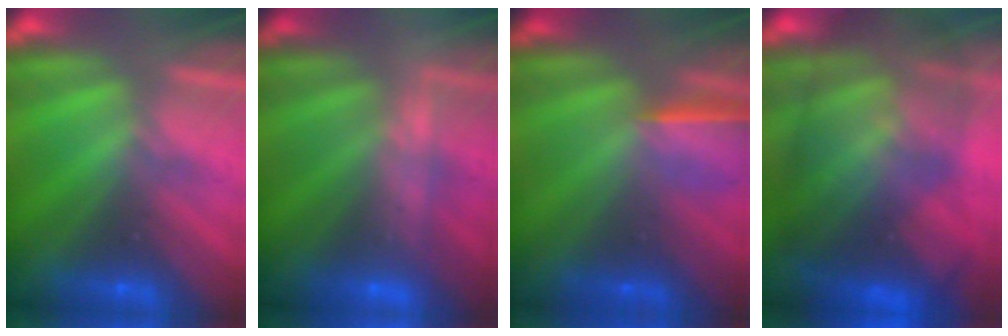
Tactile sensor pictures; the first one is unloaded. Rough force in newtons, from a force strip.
{"total": 2.3}
{"total": 1.6}
{"total": 9.6}